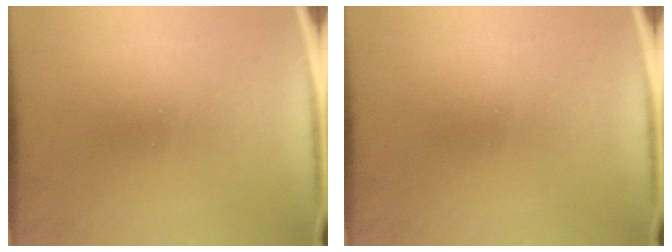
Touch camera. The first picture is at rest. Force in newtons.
{"total": 0.0}